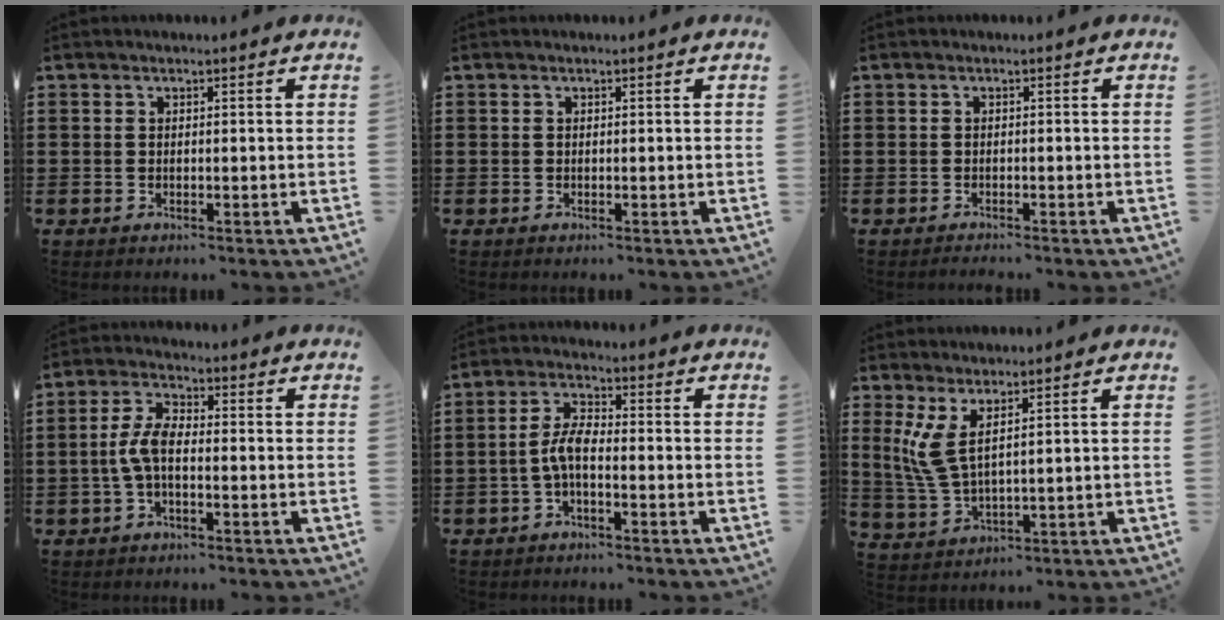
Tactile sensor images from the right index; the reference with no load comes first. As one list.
[{"total": 0.0}, {"total": 0.8, "force": [-0.8, -0.2, 0.0], "torque": [-0.001, -0.003, -0.015]}, {"total": 5.2, "force": [-1.1, 2.1, 4.7], "torque": [-0.111, -0.003, -0.027]}, {"total": 4.8, "force": [-1.5, 1.5, 4.3], "torque": [-0.104, -0.003, -0.036]}, {"total": 5.3, "force": [2.5, 1.5, 4.4], "torque": [-0.117, -0.005, 0.041]}]